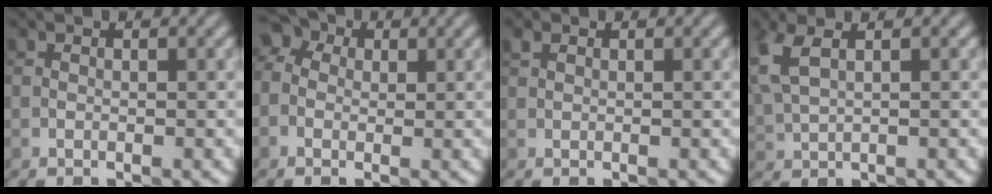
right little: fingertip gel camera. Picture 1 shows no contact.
{"total": 4.5, "force": [1.2, 3.6, 2.4], "torque": [-0.031, 0.025, -0.014]}
{"total": 0.7, "force": [0.4, 0.4, 0.4], "torque": [-0.008, 0.004, 0.005]}
{"total": 3.7, "force": [1.8, 1.8, 2.7], "torque": [-0.075, 0.012, 0.045]}